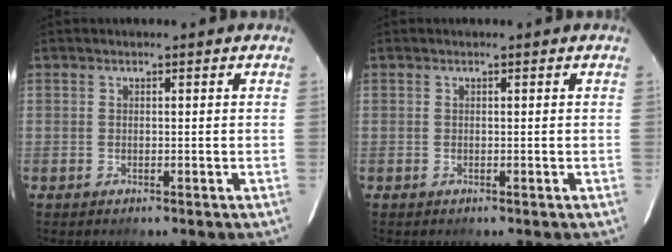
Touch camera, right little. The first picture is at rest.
{"total": 0.0}